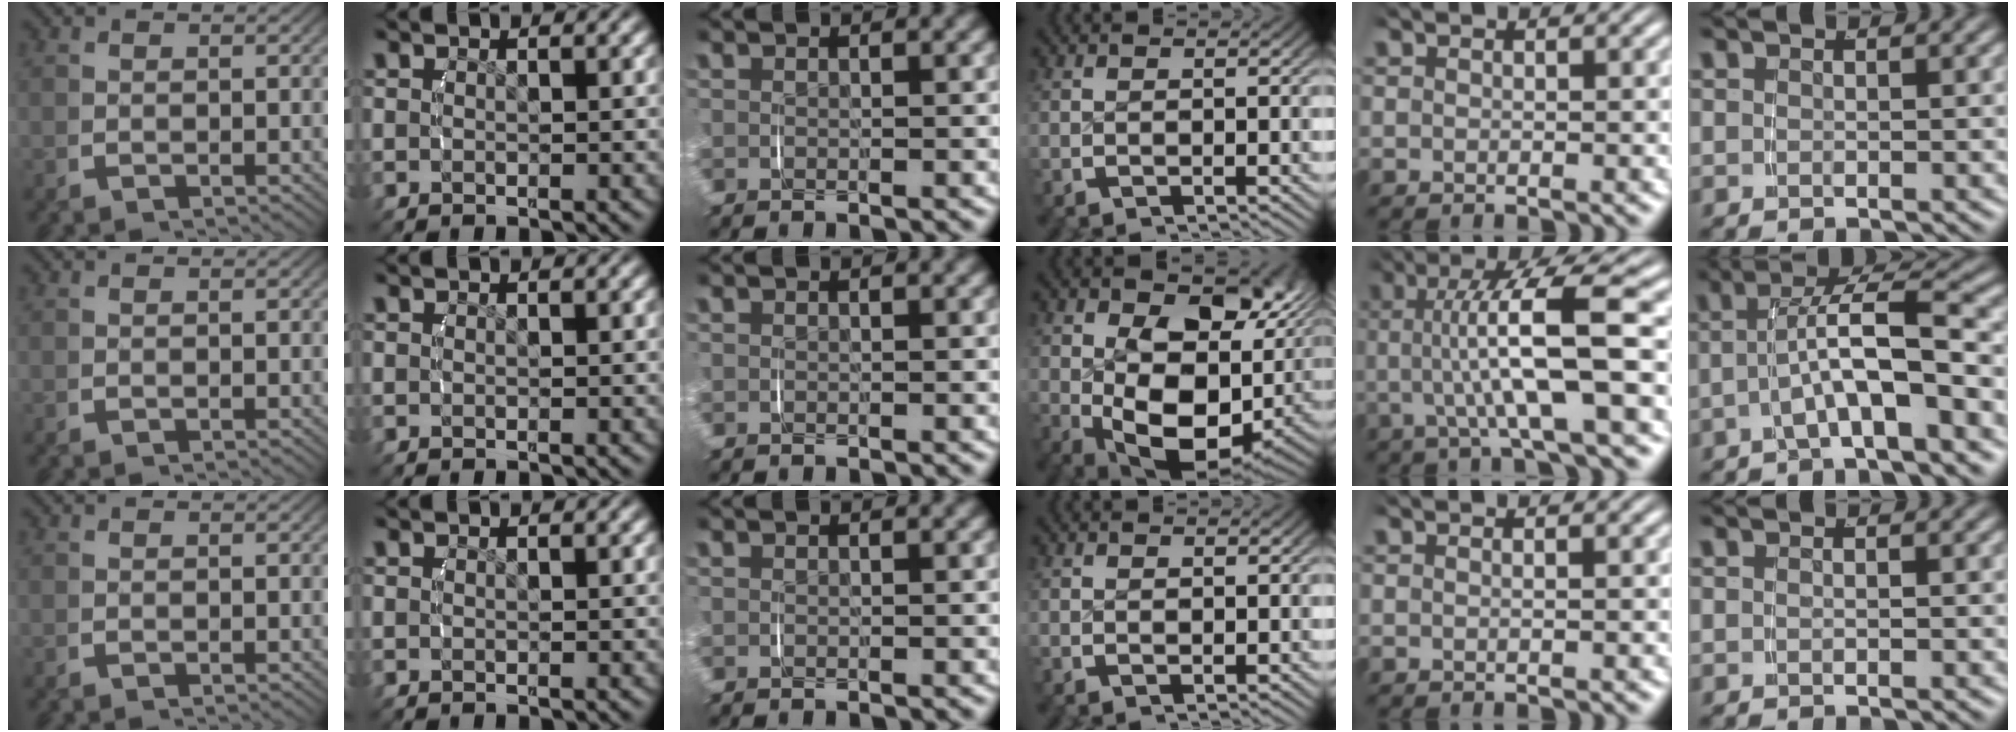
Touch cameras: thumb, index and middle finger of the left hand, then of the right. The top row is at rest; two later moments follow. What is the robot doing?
{"motion": "lift_and_place", "object": "camera"}